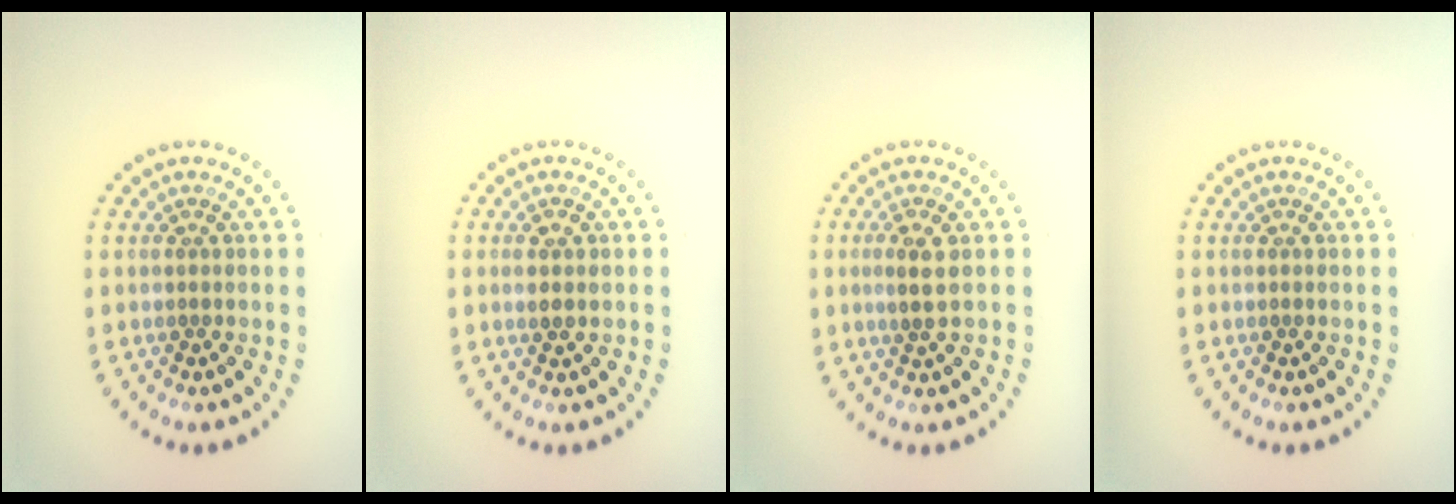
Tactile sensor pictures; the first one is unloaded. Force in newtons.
{"total": 1.4, "press": 1.4, "slide": 0.5}
{"total": 2.0, "press": 1.9, "slide": 0.6}
{"total": 0.0}